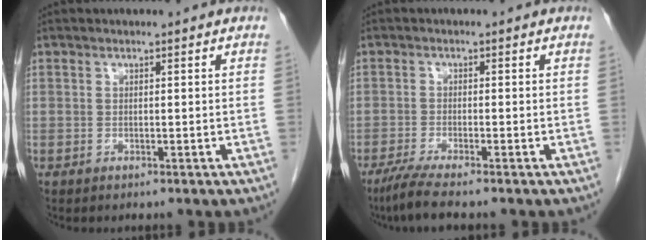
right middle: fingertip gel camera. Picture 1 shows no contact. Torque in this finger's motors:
{"motor_torque": [0.58, -0.37, 0.03, 0.04]}